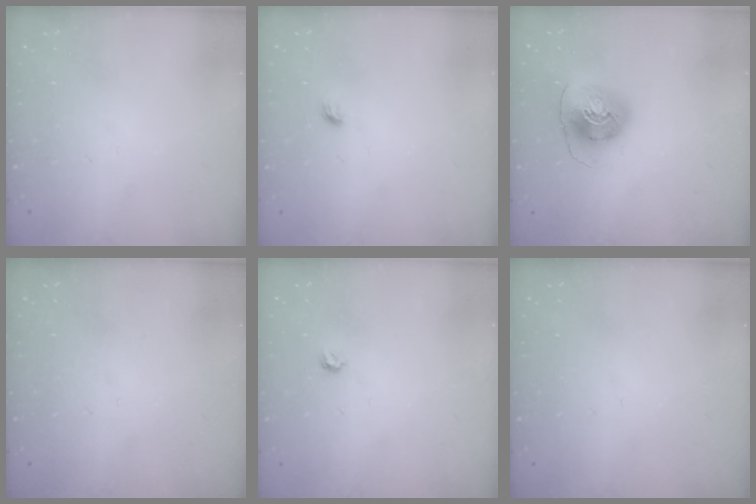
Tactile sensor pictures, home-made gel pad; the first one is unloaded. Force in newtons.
{"total": 3.7, "press": 3.6, "slide": 1.0}
{"total": 8.2, "press": 8.1, "slide": 0.8}
{"total": 0.0}
{"total": 3.8, "press": 3.7, "slide": 0.6}
{"total": 0.0}